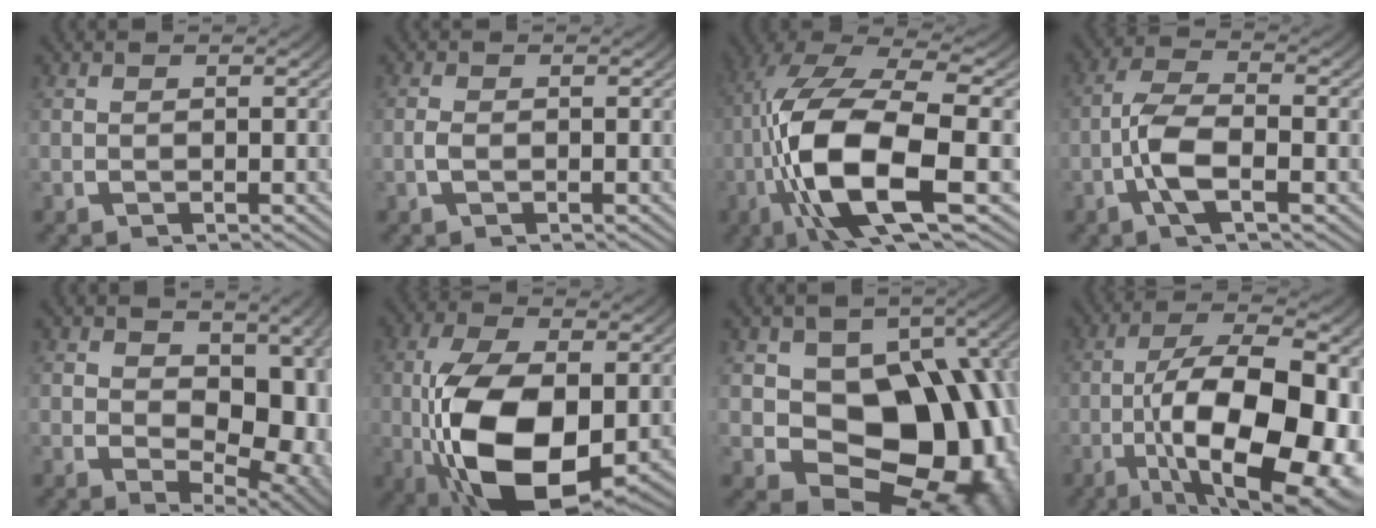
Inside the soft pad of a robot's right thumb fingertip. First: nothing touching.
{"total": 0.9, "force": [-0.6, 0.4, 0.5], "torque": [-0.019, -0.003, -0.011]}
{"total": 15.1, "force": [-3.1, 7.4, 12.8], "torque": [-0.295, -0.045, -0.027]}
{"total": 5.3, "force": [-2.1, 2.2, 4.3], "torque": [-0.112, -0.018, -0.034]}
{"total": 9.6, "force": [-0.4, 6.1, 7.4], "torque": [-0.130, -0.041, 0.016]}
{"total": 14.9, "force": [-3.5, 8.5, 11.7], "torque": [-0.254, -0.062, -0.030]}
{"total": 18.5, "force": [-3.4, 12.6, 13.2], "torque": [-0.231, -0.074, -0.028]}
{"total": 17.4, "force": [-4.6, 8.7, 14.4], "torque": [-0.269, -0.069, -0.038]}